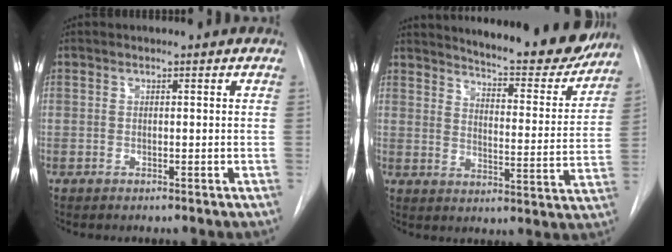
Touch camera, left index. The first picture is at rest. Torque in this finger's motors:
{"motor_torque": [0.19, -0.69, 0.68, 0.13]}